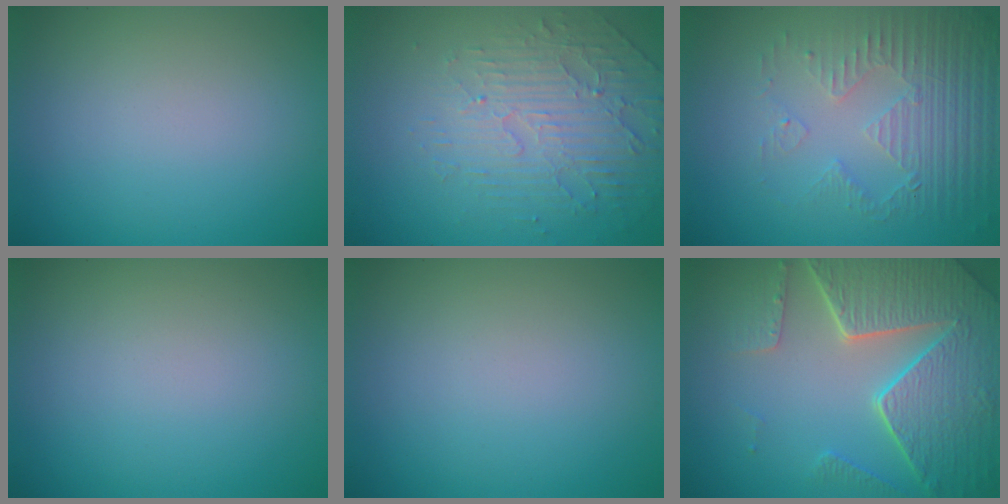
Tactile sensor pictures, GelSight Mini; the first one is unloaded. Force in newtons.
{"total": 5.1, "press": 3.5, "slide": 3.7}
{"total": 5.2, "press": 3.3, "slide": 3.9}
{"total": 0.0}
{"total": 0.0}
{"total": 8.3, "press": 6.1, "slide": 5.6}